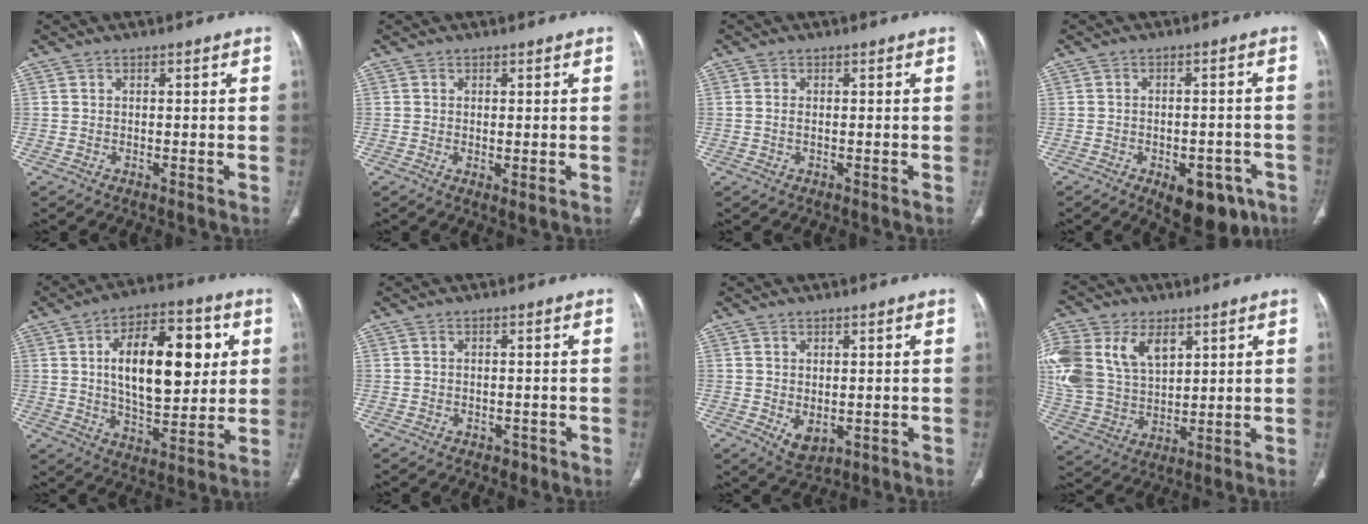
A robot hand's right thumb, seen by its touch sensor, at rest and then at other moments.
{"total": 1.6, "force": [-0.1, 0.5, 1.5], "torque": [-0.034, -0.010, 0.001]}
{"total": 0.9, "force": [0.1, 0.4, 0.8], "torque": [-0.022, 0.002, 0.003]}
{"total": 10.4, "force": [-5.4, 5.5, 7.0], "torque": [-0.062, 0.021, -0.064]}
{"total": 20.1, "force": [4.2, 9.9, 16.9], "torque": [-0.230, -0.002, 0.066]}
{"total": 1.4, "force": [-0.9, 1.0, 0.4], "torque": [-0.005, 0.005, -0.010]}
{"total": 3.9, "force": [-0.6, 2.5, 3.0], "torque": [-0.045, -0.007, 0.007]}
{"total": 22.4, "force": [8.5, 15.0, 14.3], "torque": [-0.334, 0.015, 0.174]}